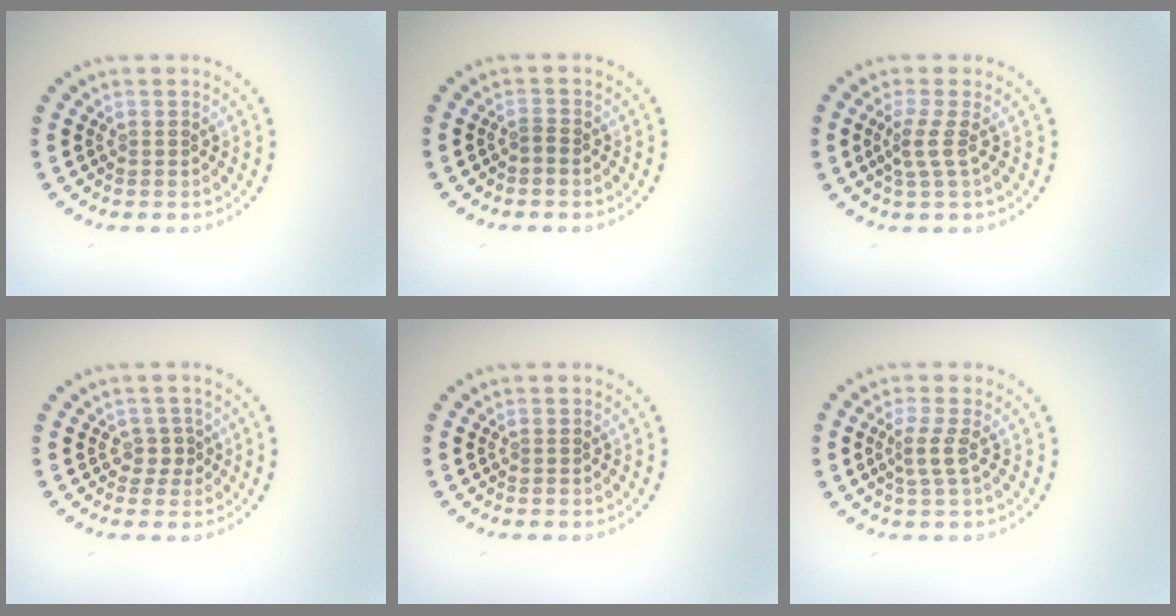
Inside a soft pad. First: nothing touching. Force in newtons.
{"total": 0.6, "press": 0.3, "slide": 0.5}
{"total": 1.9, "press": 1.5, "slide": 1.2}
{"total": 1.4, "press": 1.0, "slide": 1.0}
{"total": 0.0}
{"total": 1.9, "press": 1.3, "slide": 1.3}